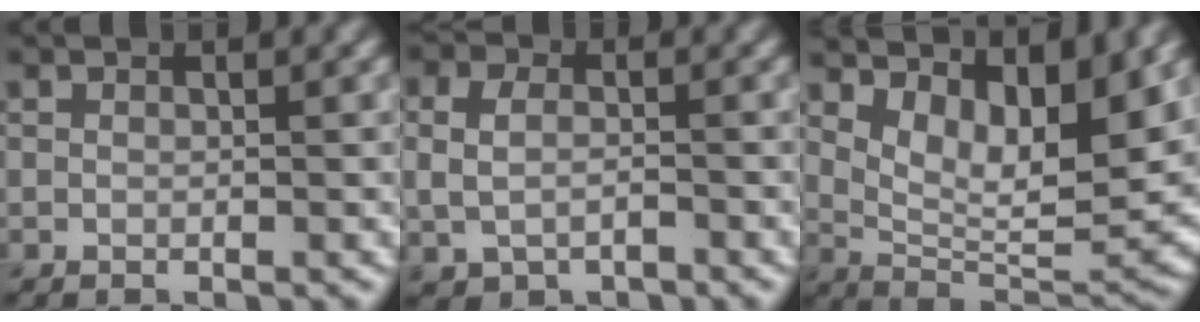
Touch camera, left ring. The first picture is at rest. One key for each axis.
{"total": 3.2, "fx": -0.3, "fy": 2.3, "fz": 2.1, "tx": -0.047, "ty": -0.002, "tz": -0.005}
{"total": 9.0, "fx": 3.9, "fy": 3.7, "fz": 7.2, "tx": -0.119, "ty": -0.015, "tz": 0.073}